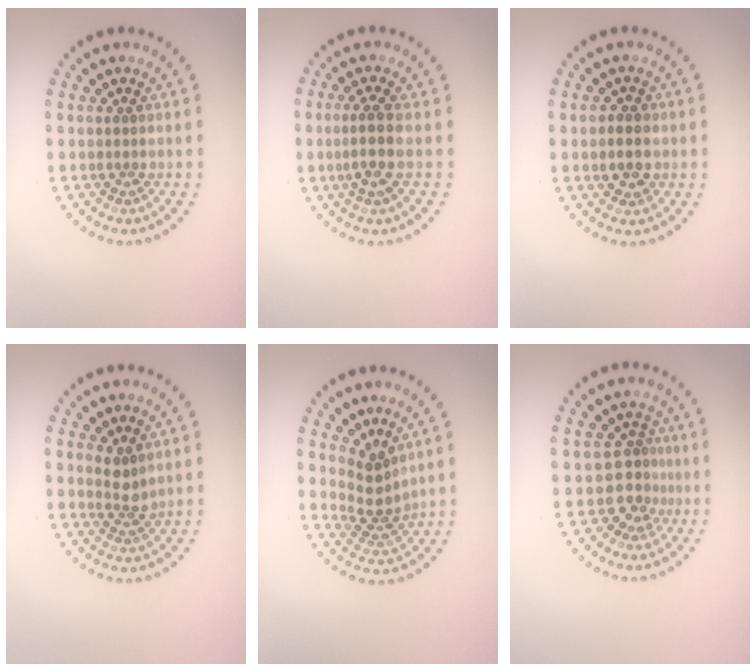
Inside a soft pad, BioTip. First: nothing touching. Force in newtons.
{"total": 2.5, "press": 1.9, "slide": 1.5}
{"total": 2.4, "press": 2.4, "slide": 0.2}
{"total": 1.9, "press": 1.4, "slide": 1.2}
{"total": 2.7, "press": 1.9, "slide": 1.9}
{"total": 2.6, "press": 1.8, "slide": 1.9}